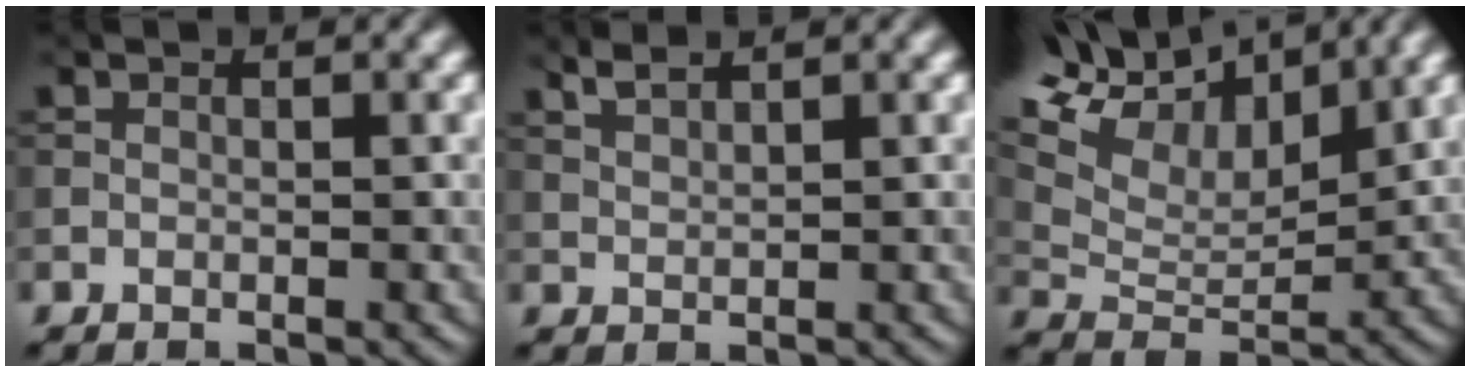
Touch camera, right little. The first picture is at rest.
{"total": 1.7, "force": [1.4, 0.3, 0.9], "torque": [-0.016, 0.002, 0.028]}
{"total": 12.9, "force": [8.5, 6.0, 7.6], "torque": [-0.171, 0.043, 0.129]}